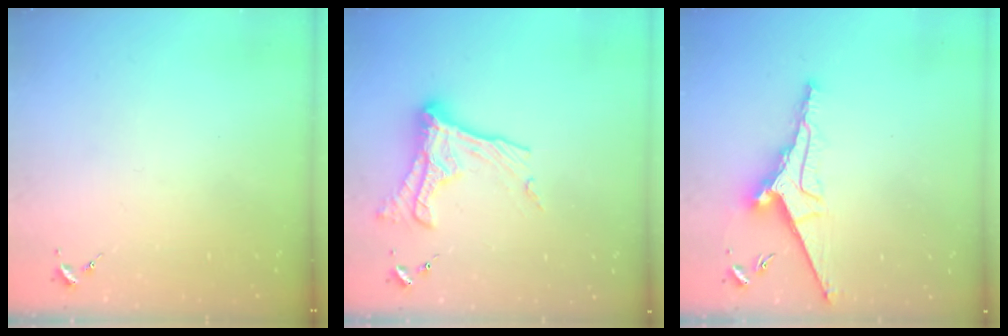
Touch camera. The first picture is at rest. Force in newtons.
{"total": 15.9, "press": 15.9, "slide": 1.3}
{"total": 11.3, "press": 11.3, "slide": 0.8}